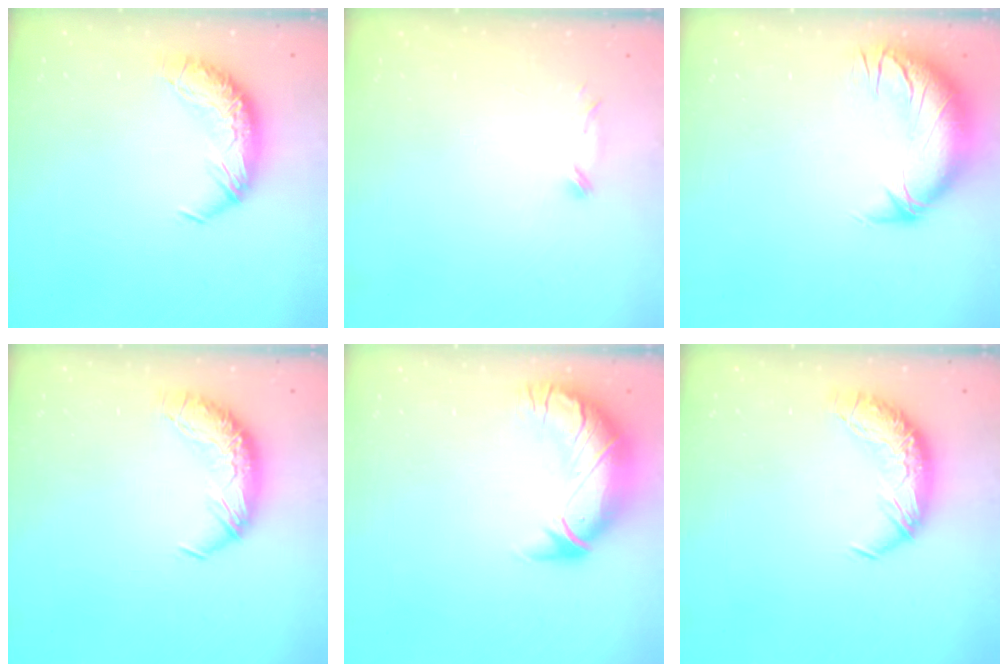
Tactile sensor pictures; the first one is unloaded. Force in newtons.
{"total": 7.8, "press": 7.8, "slide": 0.5}
{"total": 2.4, "press": 1.1, "slide": 2.1}
{"total": 0.0}
{"total": 3.0, "press": 0.2, "slide": 2.9}
{"total": 0.0}